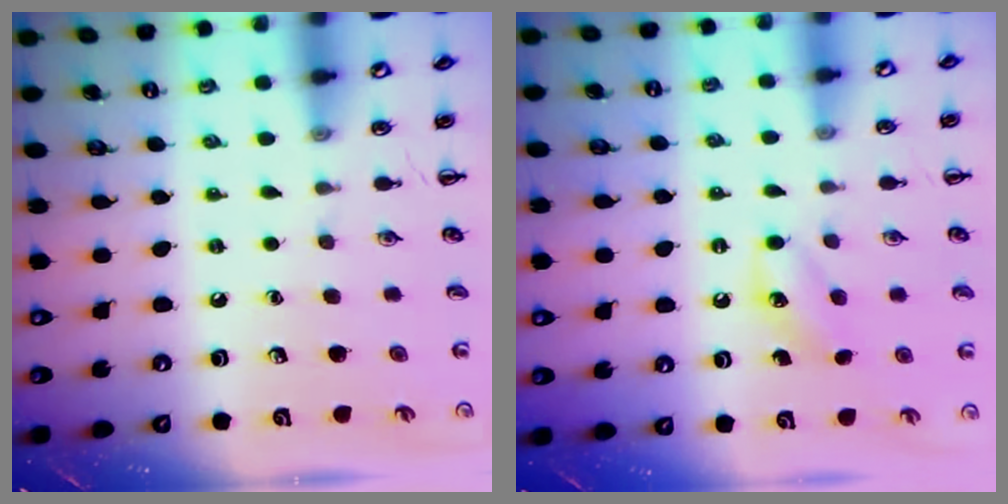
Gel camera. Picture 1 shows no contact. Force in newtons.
{"total": 6.2, "press": 6.0, "slide": 1.5}